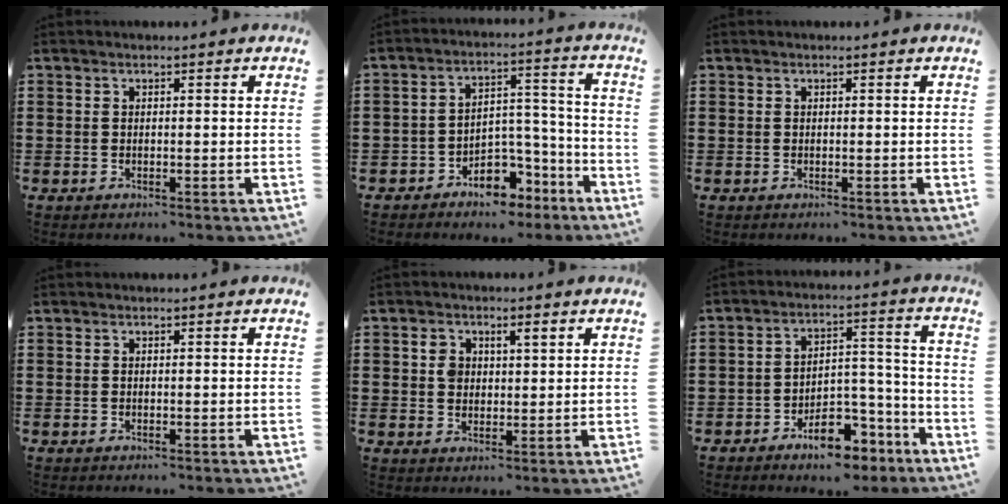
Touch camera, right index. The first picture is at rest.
{"total": 6.0, "force": [-4.3, 3.9, 1.4], "torque": [-0.028, 0.019, -0.078]}
{"total": 0.0}
{"total": 0.0}
{"total": 2.8, "force": [0.7, 2.0, 1.8], "torque": [-0.044, 0.010, 0.010]}
{"total": 8.7, "force": [-6.2, 4.5, 4.1], "torque": [-0.047, 0.038, -0.110]}